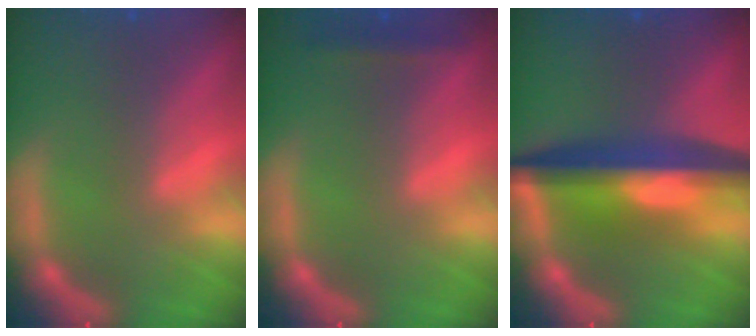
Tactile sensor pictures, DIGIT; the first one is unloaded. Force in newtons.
{"total": 1.4}
{"total": 9.6}